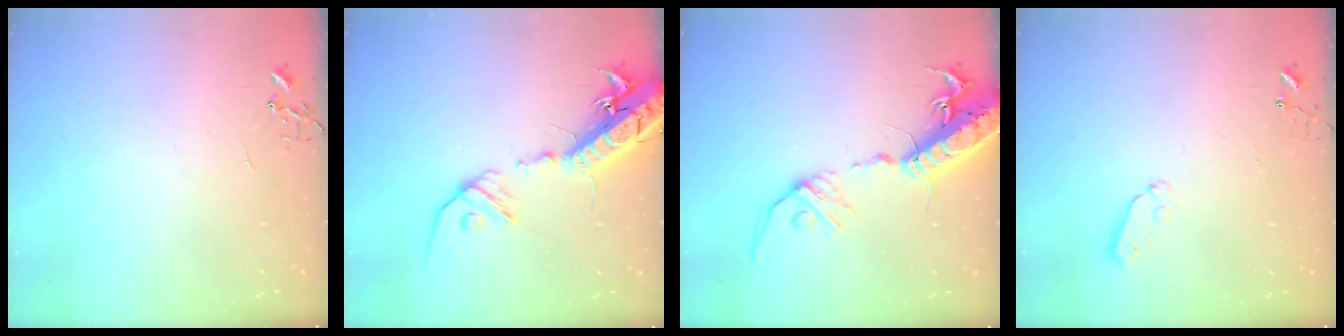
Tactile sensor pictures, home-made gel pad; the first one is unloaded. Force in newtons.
{"total": 19.2, "press": 18.8, "slide": 3.9}
{"total": 22.8, "press": 22.5, "slide": 3.8}
{"total": 4.6, "press": 4.6, "slide": 0.3}